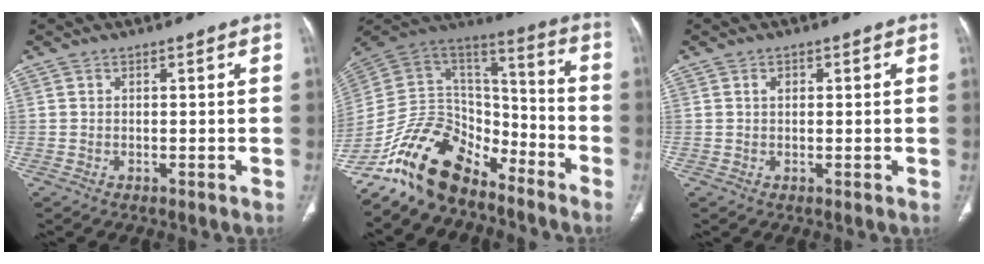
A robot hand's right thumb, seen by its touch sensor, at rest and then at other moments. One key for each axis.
{"total": 19.3, "fx": -14.2, "fy": 9.7, "fz": 8.9, "tx": -0.128, "ty": 0.104, "tz": -0.260}
{"total": 1.2, "fx": 0.4, "fy": 0.8, "fz": 0.8, "tx": -0.009, "ty": 0.000, "tz": 0.007}